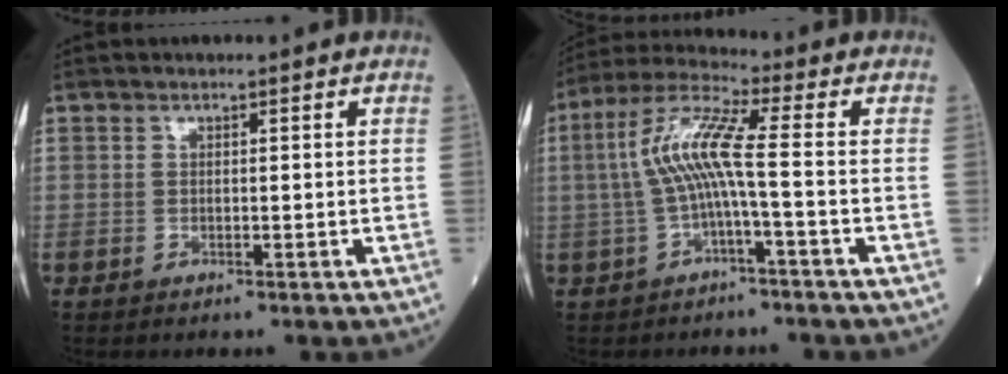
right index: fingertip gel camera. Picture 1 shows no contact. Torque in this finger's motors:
{"motor_torque": [1.14, -0.26, 0.66, 0.21]}